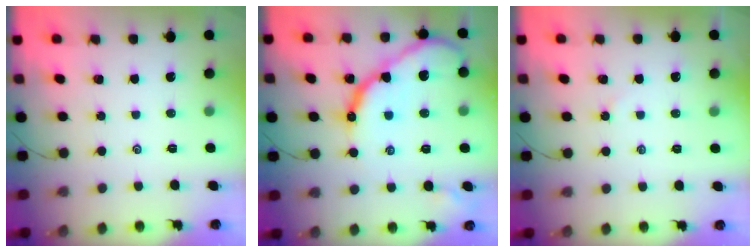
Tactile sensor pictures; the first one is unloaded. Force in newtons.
{"total": 16.2, "press": 16.2, "slide": 1.1}
{"total": 3.0, "press": 2.9, "slide": 0.3}